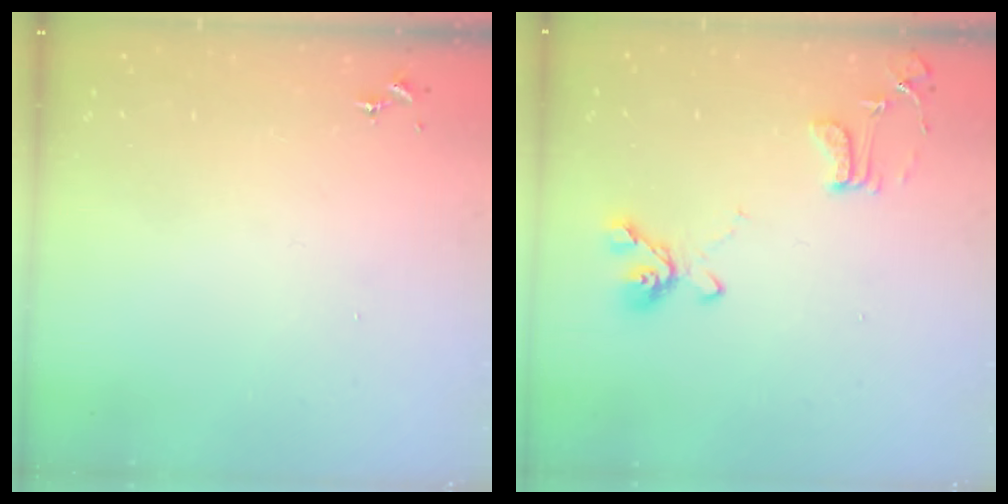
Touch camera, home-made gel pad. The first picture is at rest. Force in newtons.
{"total": 12.8, "press": 12.8, "slide": 0.7}